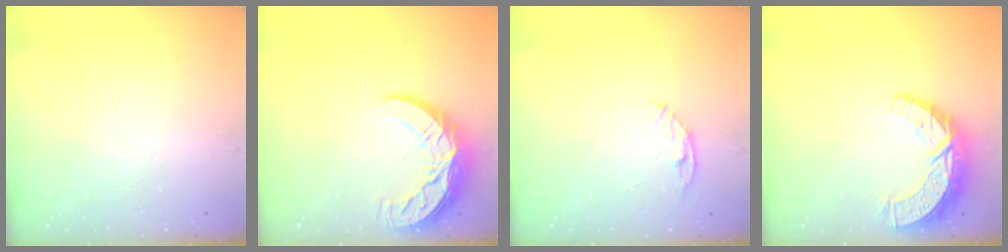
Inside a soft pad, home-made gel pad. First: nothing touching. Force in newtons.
{"total": 13.1, "press": 13.1, "slide": 0.6}
{"total": 4.8, "press": 4.8, "slide": 0.5}
{"total": 11.6, "press": 11.6, "slide": 0.7}